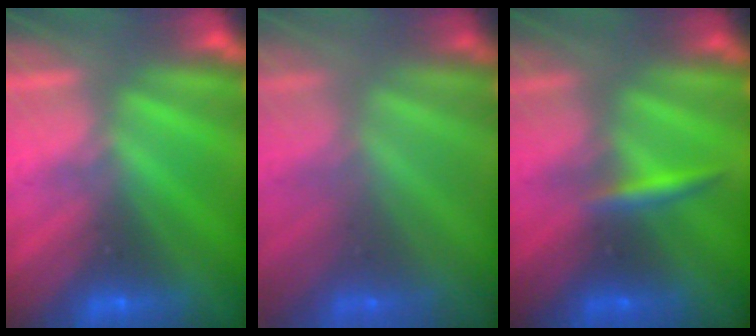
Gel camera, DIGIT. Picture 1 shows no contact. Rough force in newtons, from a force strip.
{"total": 2.0}
{"total": 2.4}